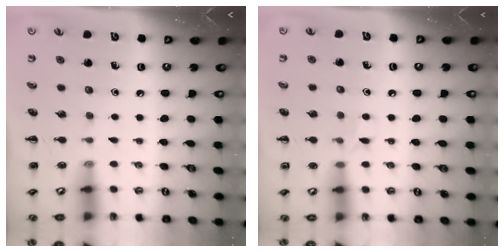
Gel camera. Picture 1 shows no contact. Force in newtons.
{"total": 5.4, "press": 5.1, "slide": 1.6}